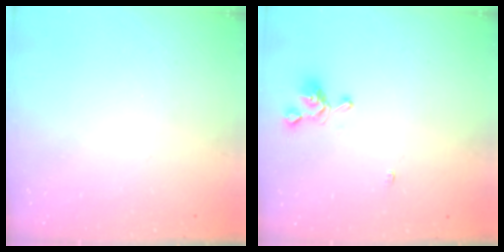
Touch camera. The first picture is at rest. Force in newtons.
{"total": 3.8, "press": 3.7, "slide": 0.8}